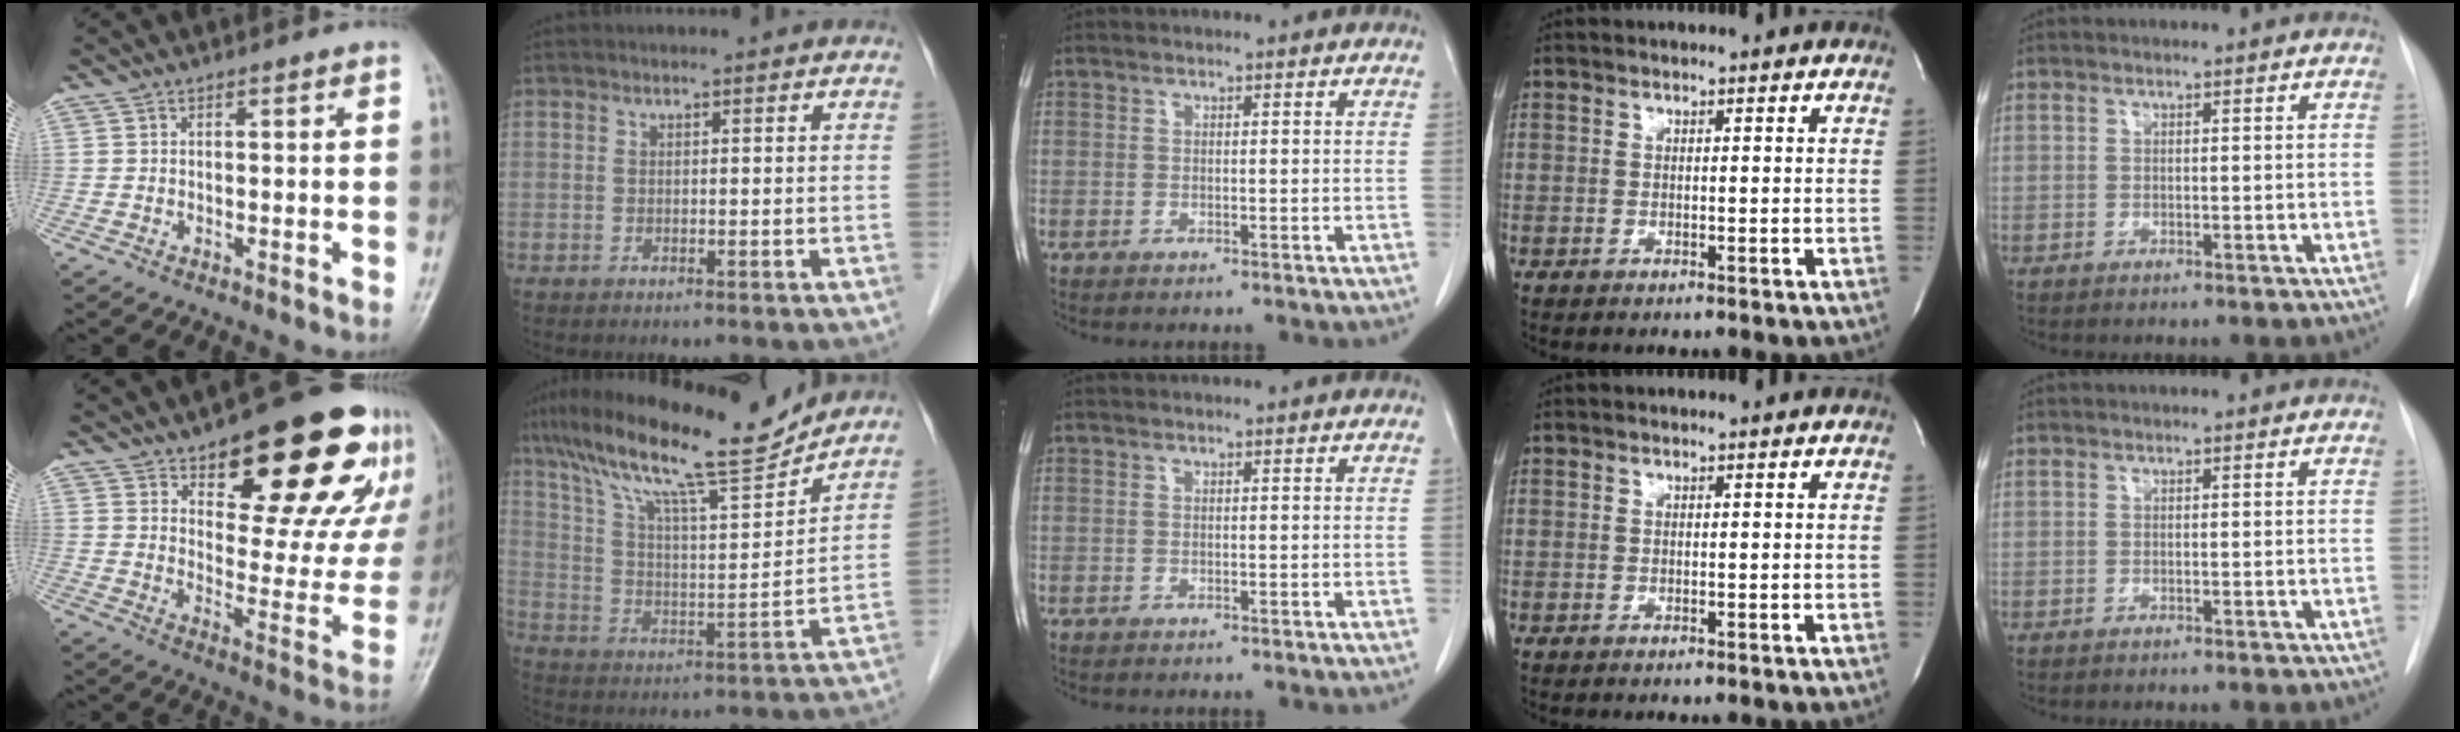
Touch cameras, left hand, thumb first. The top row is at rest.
{"thumb": {"total": 24.3, "force": [14.5, 10.0, 16.7], "torque": [-0.162, -0.058, 0.204]}, "index": {"total": 17.7, "force": [15.0, 1.0, 9.2], "torque": [-0.168, 0.012, 0.252]}}